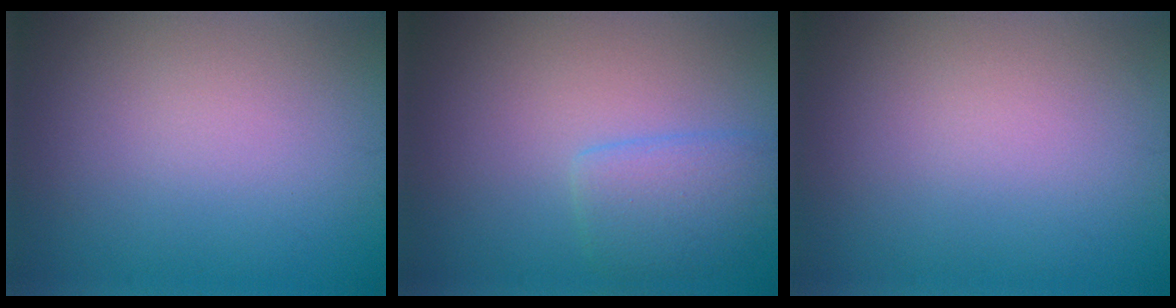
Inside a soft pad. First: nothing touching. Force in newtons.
{"total": 2.8, "press": 2.8, "slide": 0.3}
{"total": 0.0}